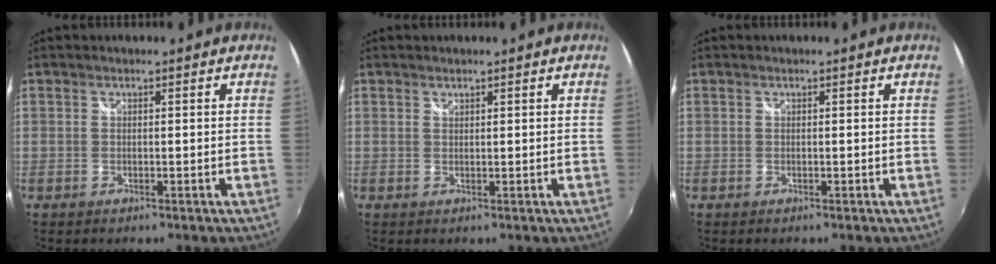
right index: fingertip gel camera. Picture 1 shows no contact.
{"total": 0.5, "force": [0.5, 0.1, 0.0], "torque": [0.001, 0.001, 0.009]}
{"total": 0.0}